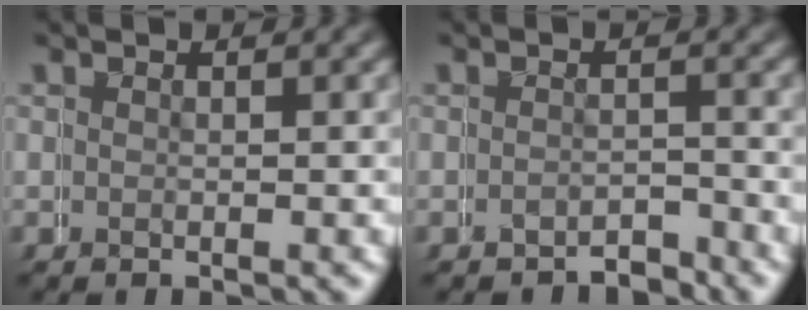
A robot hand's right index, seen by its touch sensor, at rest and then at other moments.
{"total": 2.3, "force": [-2.2, 0.7, -0.5], "torque": [0.015, -0.004, -0.040]}